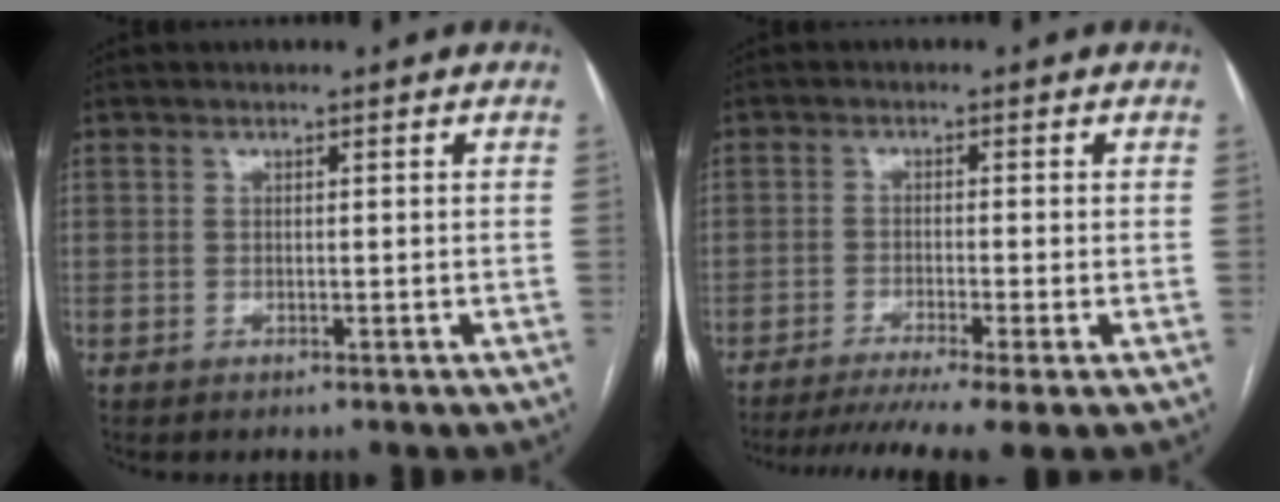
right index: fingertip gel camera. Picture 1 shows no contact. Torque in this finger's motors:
{"motor_torque": [0.89, -0.66, 0.42, 0.10]}